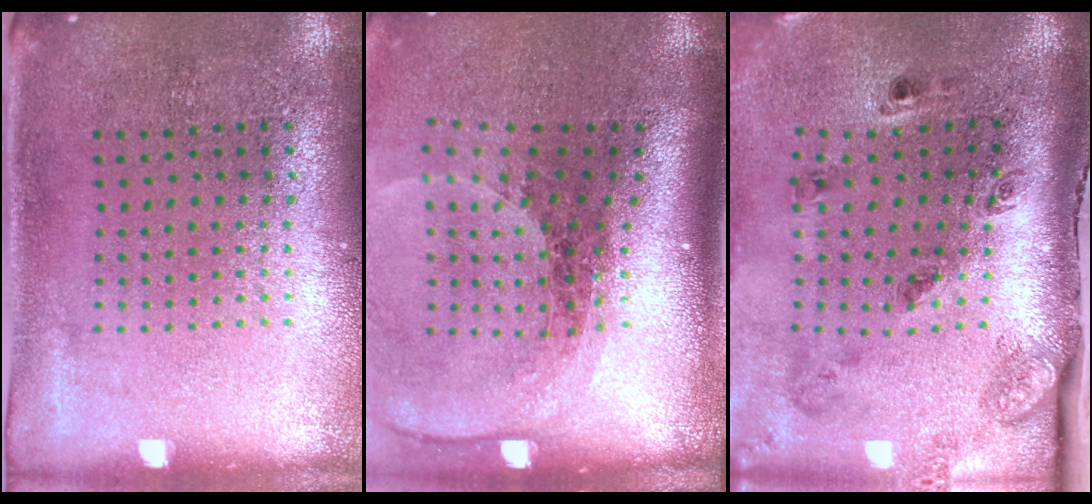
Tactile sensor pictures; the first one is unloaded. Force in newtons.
{"total": 2.1, "press": 1.6, "slide": 1.3}
{"total": 2.8, "press": 1.7, "slide": 2.2}